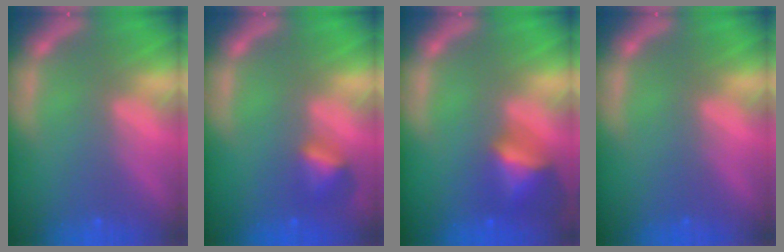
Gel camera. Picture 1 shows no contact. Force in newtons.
{"total": 2.4}
{"total": 4.5}
{"total": 0.0}